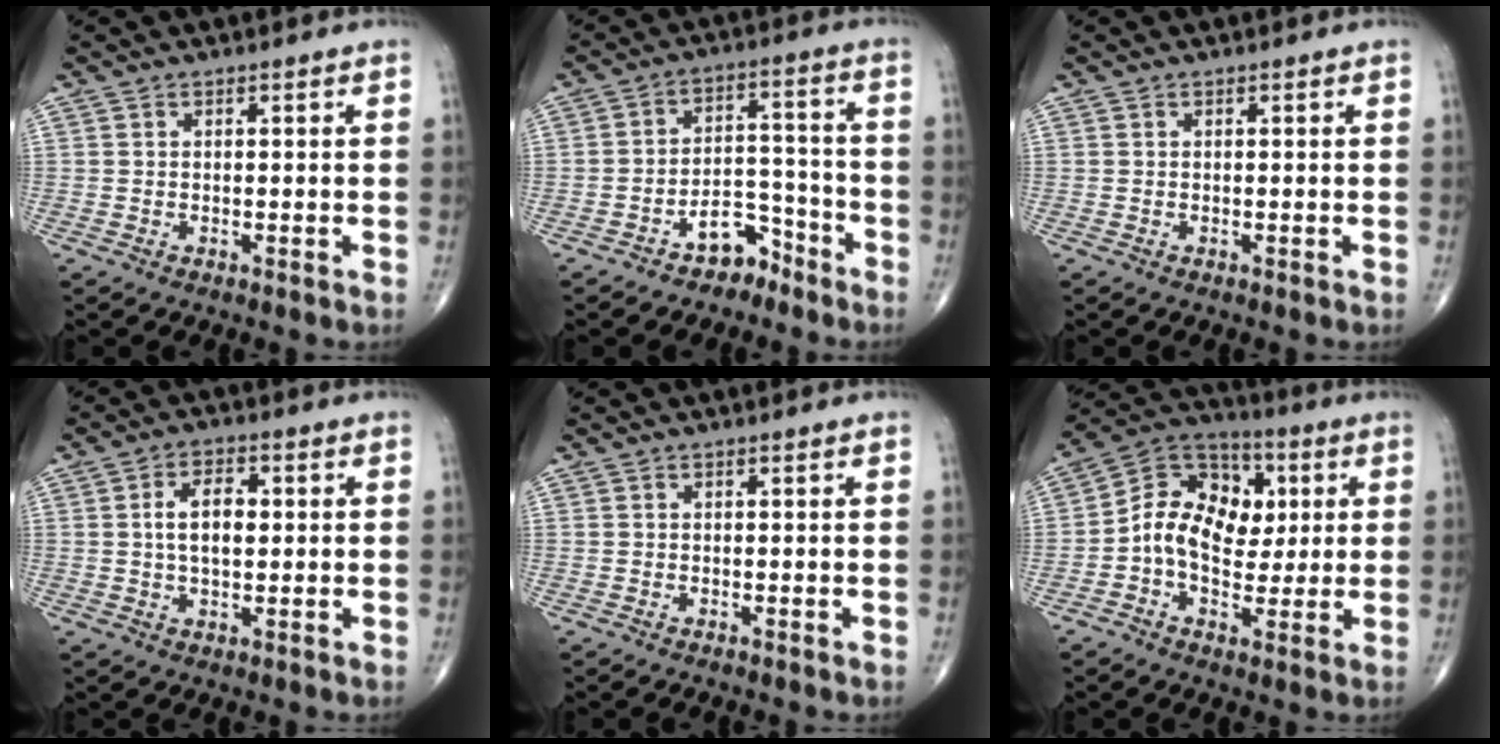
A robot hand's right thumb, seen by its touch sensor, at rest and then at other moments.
{"total": 7.0, "force": [-5.0, 4.1, 2.8], "torque": [-0.016, 0.065, -0.084]}
{"total": 0.0}
{"total": 6.5, "force": [0.7, 3.6, 5.3], "torque": [-0.085, 0.009, 0.008]}
{"total": 0.0}
{"total": 14.3, "force": [0.7, 10.5, 9.7], "torque": [-0.122, 0.023, 0.003]}